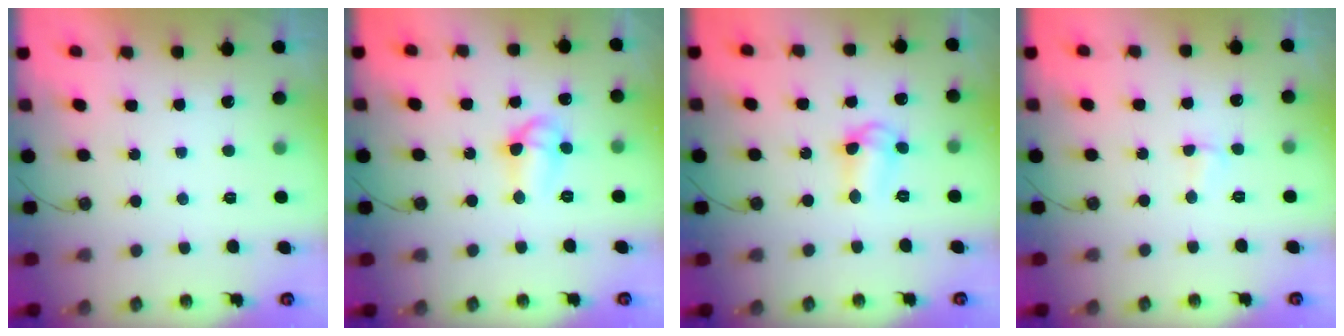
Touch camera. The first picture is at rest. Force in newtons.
{"total": 7.9, "press": 7.8, "slide": 1.4}
{"total": 7.6, "press": 7.3, "slide": 1.9}
{"total": 2.9, "press": 2.9, "slide": 0.6}